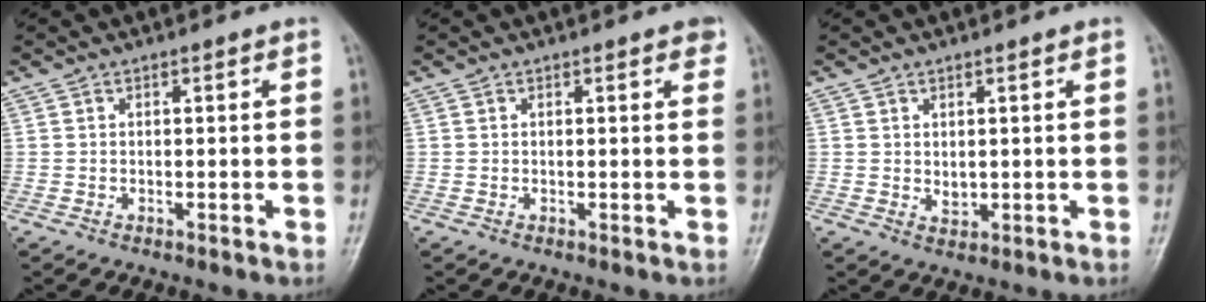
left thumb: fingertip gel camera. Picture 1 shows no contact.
{"total": 2.1, "force": [1.3, 0.8, 1.5], "torque": [-0.012, 0.000, 0.012]}
{"total": 2.0, "force": [0.5, 1.2, 1.5], "torque": [-0.021, -0.008, 0.014]}